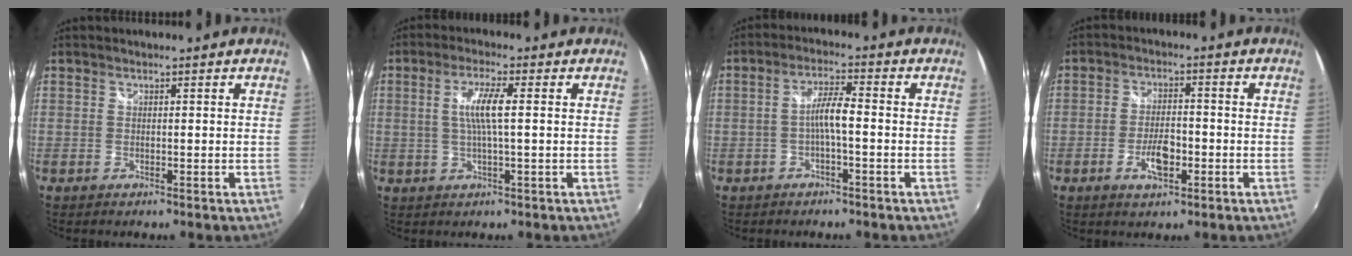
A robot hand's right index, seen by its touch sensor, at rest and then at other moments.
{"total": 5.9, "force": [0.6, 0.4, 5.8], "torque": [-0.111, 0.000, 0.013]}
{"total": 4.3, "force": [-1.2, 0.4, 4.1], "torque": [-0.083, 0.008, -0.023]}
{"total": 6.1, "force": [-2.4, 2.6, 4.9], "torque": [-0.101, -0.002, -0.040]}